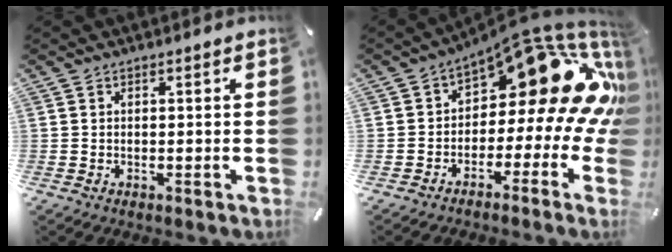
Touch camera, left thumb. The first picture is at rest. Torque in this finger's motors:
{"motor_torque": [1.88, 2.38, 0.29, 0.15, 0.05]}